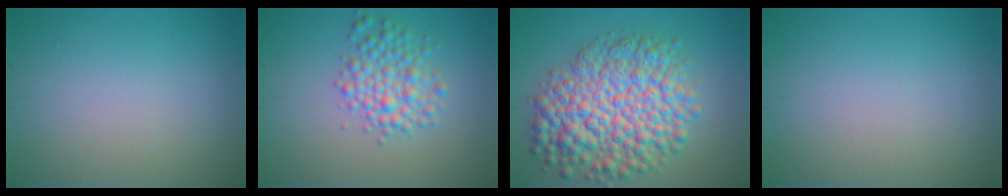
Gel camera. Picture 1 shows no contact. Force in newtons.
{"total": 3.6, "press": 3.6, "slide": 0.1}
{"total": 10.2, "press": 10.2, "slide": 0.3}
{"total": 0.0}